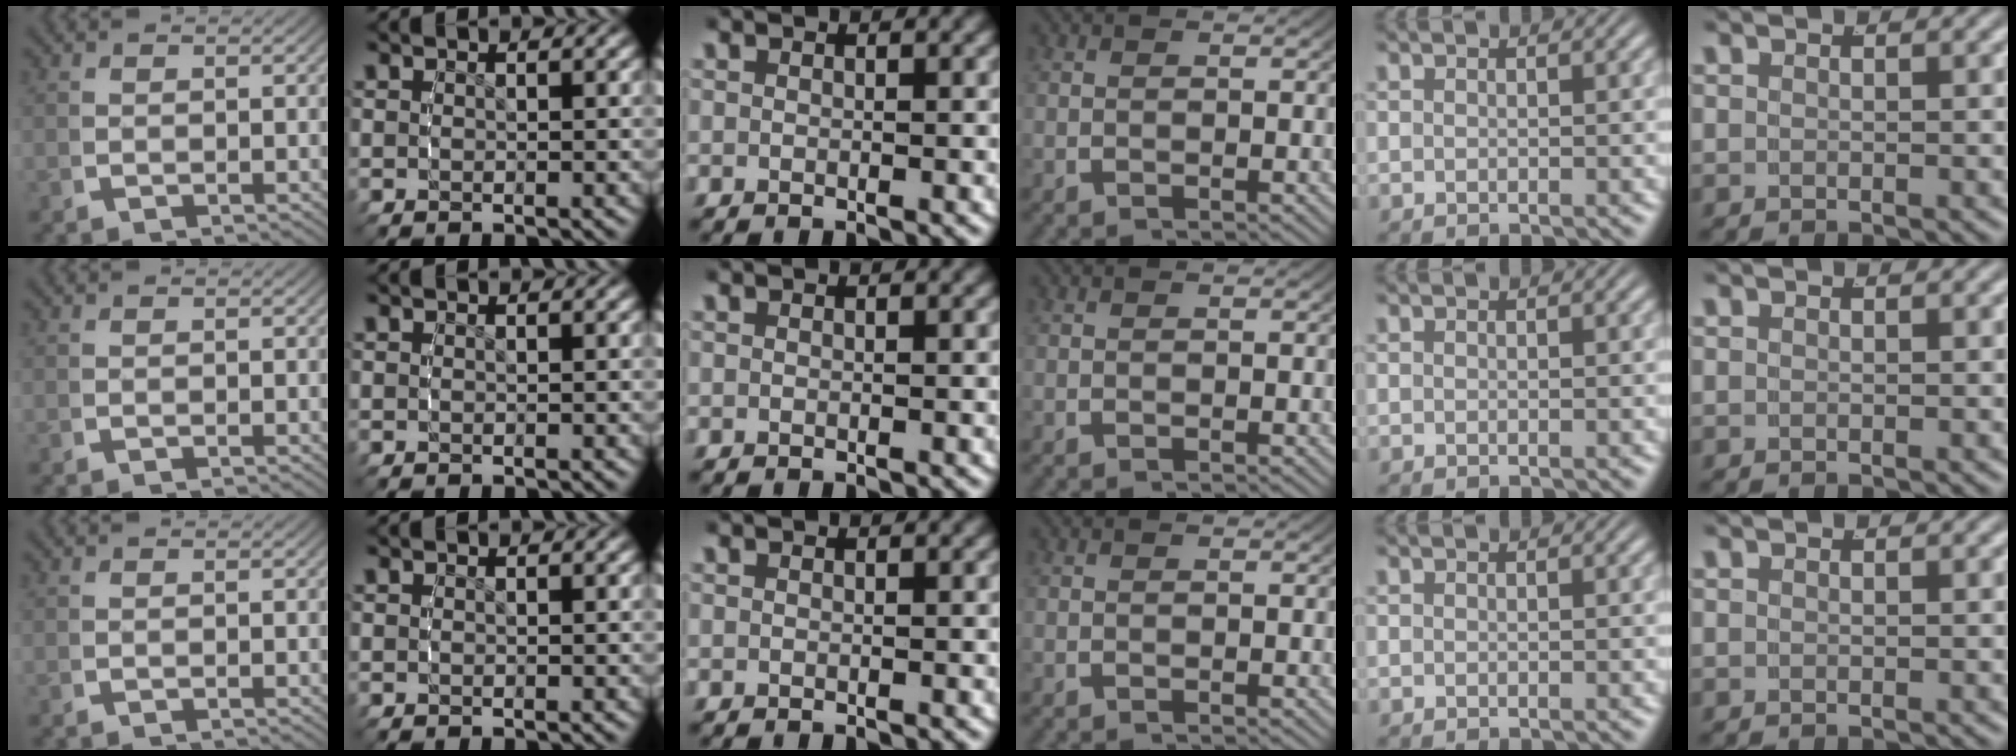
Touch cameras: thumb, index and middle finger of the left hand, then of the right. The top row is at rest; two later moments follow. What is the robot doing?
{"motion": "reach", "object": "button"}